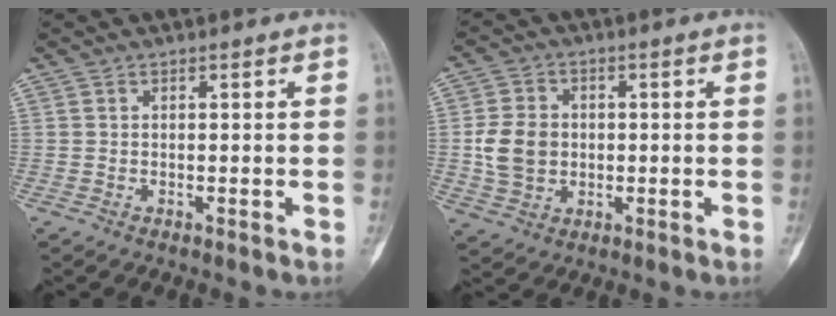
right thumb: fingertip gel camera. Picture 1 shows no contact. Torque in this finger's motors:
{"motor_torque": [1.00, 0.94, 0.26, -0.77, 0.14]}